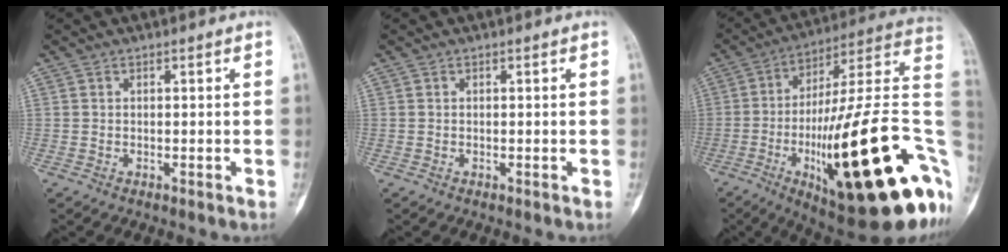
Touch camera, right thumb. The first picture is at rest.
{"total": 0.0}
{"total": 37.1, "force": [-9.6, 9.3, 34.6], "torque": [-0.445, 0.030, -0.146]}